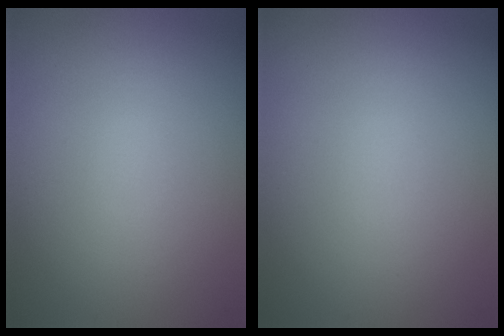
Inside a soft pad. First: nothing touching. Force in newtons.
{"total": 0.0}